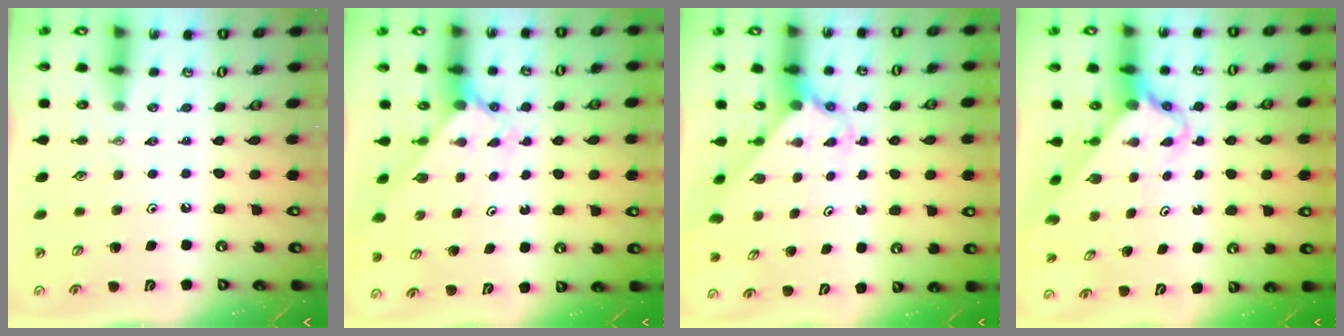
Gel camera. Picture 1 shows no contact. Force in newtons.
{"total": 1.8, "press": 1.8, "slide": 0.2}
{"total": 2.4, "press": 2.4, "slide": 0.3}
{"total": 2.6, "press": 2.6, "slide": 0.2}